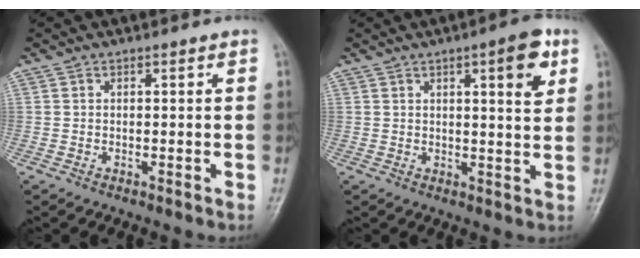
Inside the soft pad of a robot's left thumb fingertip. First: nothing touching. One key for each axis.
{"total": 7.4, "fx": 3.3, "fy": 1.9, "fz": 6.3, "tx": -0.074, "ty": -0.013, "tz": 0.040}